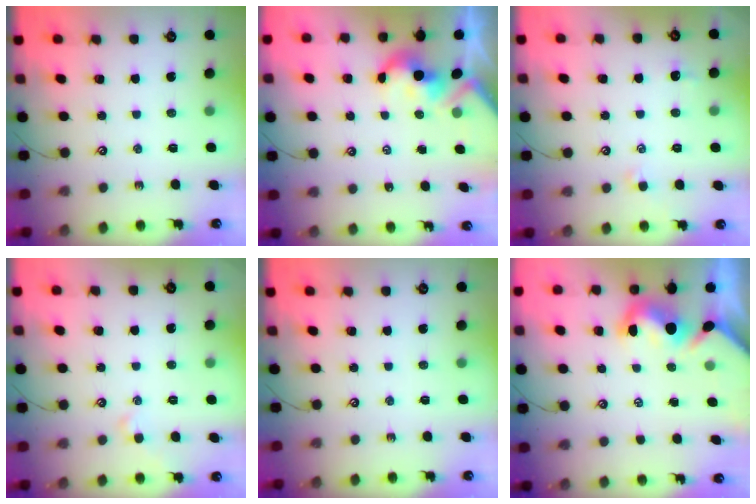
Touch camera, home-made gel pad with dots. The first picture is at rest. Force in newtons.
{"total": 3.8, "press": 3.7, "slide": 0.6}
{"total": 0.6, "press": 0.4, "slide": 0.4}
{"total": 1.9, "press": 1.8, "slide": 0.4}
{"total": 0.0}
{"total": 3.4, "press": 3.2, "slide": 1.2}